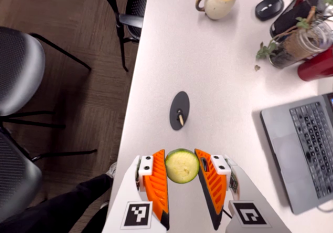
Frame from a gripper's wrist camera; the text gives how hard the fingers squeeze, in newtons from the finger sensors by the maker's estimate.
{"total": 10.1, "left": 10.0, "right": 10.3}